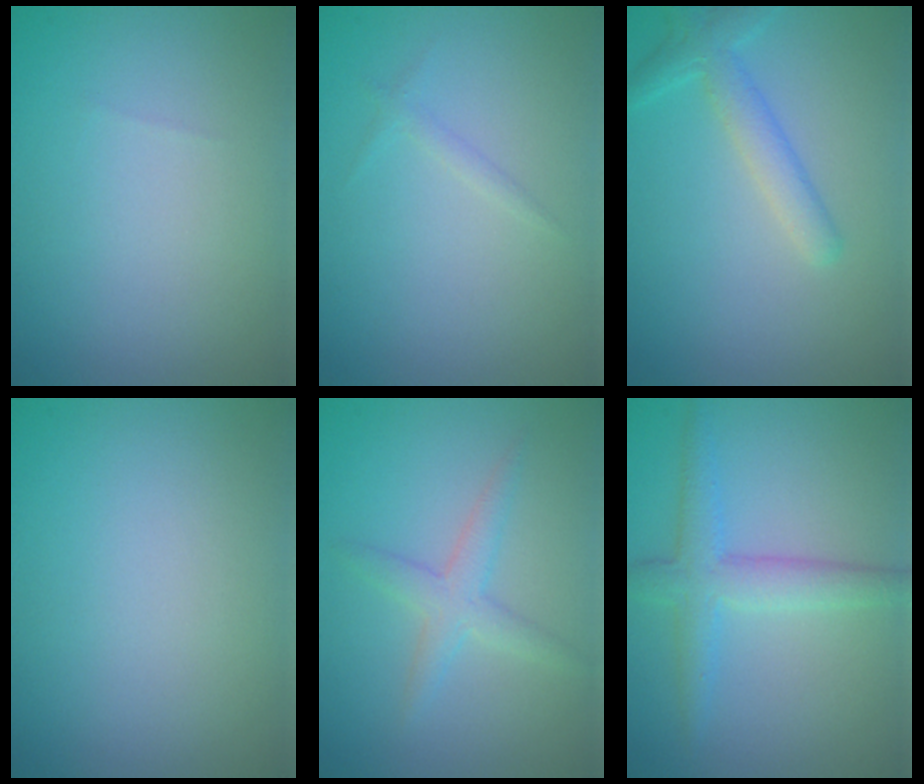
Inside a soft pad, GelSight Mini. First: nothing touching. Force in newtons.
{"total": 0.8, "press": 0.8, "slide": 0.1}
{"total": 2.8, "press": 2.8, "slide": 0.1}
{"total": 0.0}
{"total": 2.4, "press": 2.4, "slide": 0.0}
{"total": 3.5, "press": 3.5, "slide": 0.1}